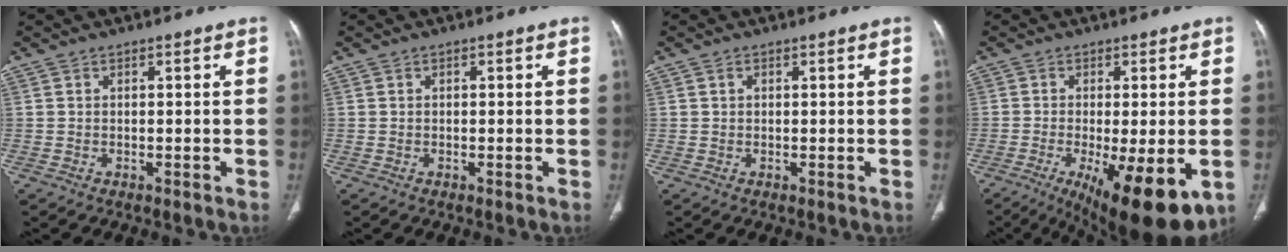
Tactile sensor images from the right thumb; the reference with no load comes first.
{"total": 0.0}
{"total": 0.7, "force": [0.2, 0.5, 0.4], "torque": [-0.007, 0.001, 0.004]}
{"total": 15.9, "force": [-5.9, 4.8, 14.0], "torque": [-0.184, -0.022, -0.076]}